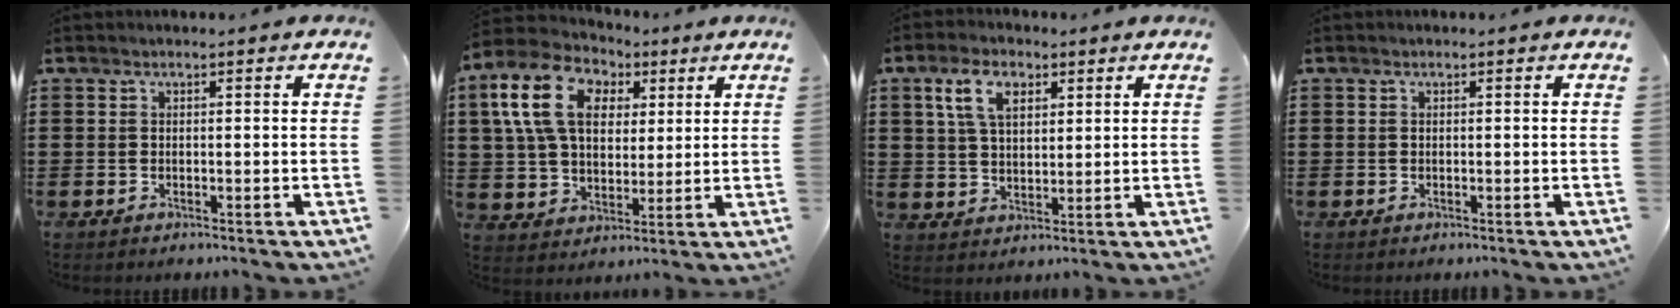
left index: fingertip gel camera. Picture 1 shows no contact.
{"total": 11.9, "force": [4.5, 8.1, 7.4], "torque": [-0.189, 0.021, 0.083]}
{"total": 6.6, "force": [3.4, 4.0, 4.0], "torque": [-0.088, 0.013, 0.060]}
{"total": 0.0}